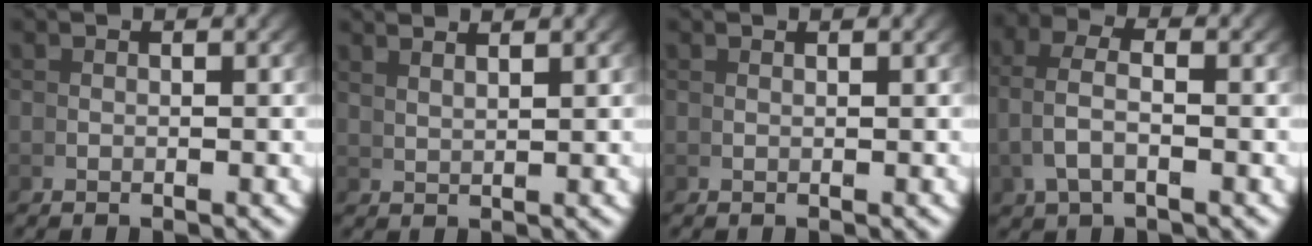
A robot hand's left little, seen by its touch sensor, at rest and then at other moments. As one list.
[{"total": 3.0, "force": [2.8, -0.7, 0.7], "torque": [-0.001, 0.007, 0.054]}, {"total": 0.7, "force": [0.5, -0.5, -0.1], "torque": [0.006, 0.001, 0.011]}, {"total": 2.8, "force": [0.5, 1.0, 2.5], "torque": [-0.061, -0.003, 0.017]}]